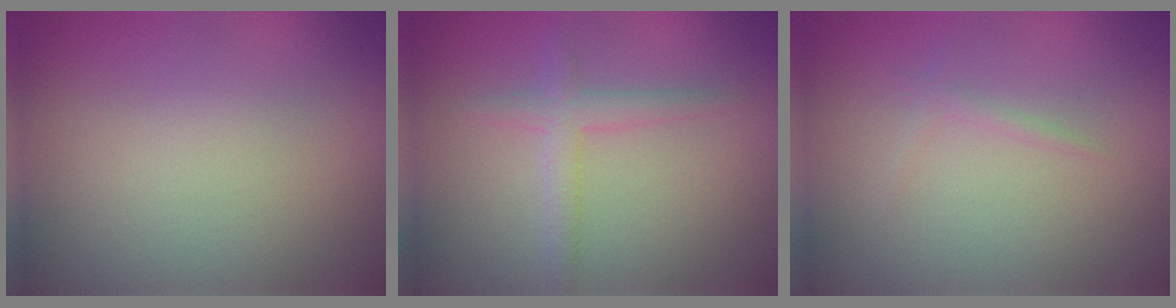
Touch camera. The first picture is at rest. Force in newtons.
{"total": 2.2, "press": 2.2, "slide": 0.0}
{"total": 0.8, "press": 0.8, "slide": 0.0}